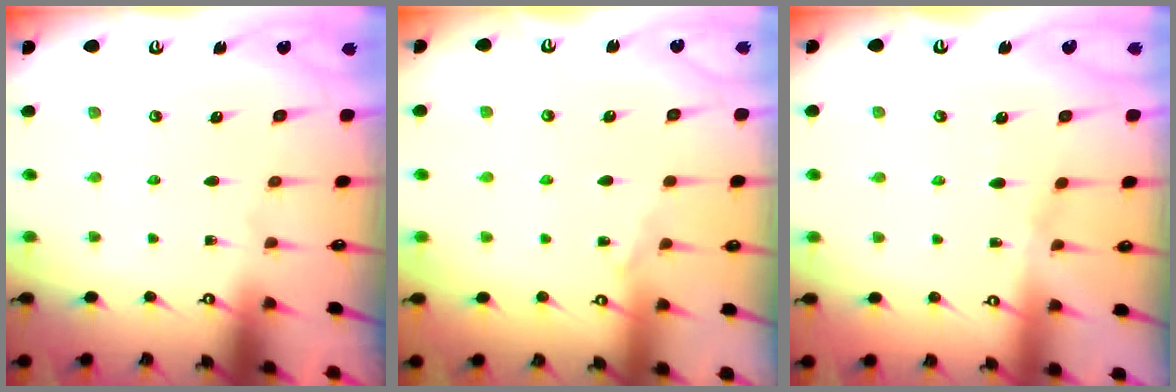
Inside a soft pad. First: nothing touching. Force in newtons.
{"total": 3.5, "press": 3.4, "slide": 0.6}
{"total": 2.5, "press": 2.5, "slide": 0.4}